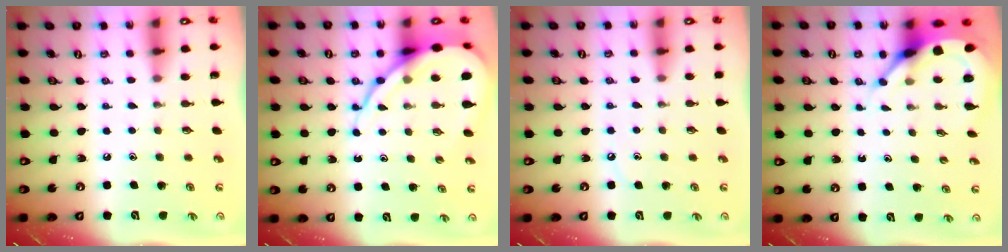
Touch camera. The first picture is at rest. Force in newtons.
{"total": 13.1, "press": 13.0, "slide": 1.2}
{"total": 3.6, "press": 3.5, "slide": 0.6}
{"total": 7.5, "press": 7.4, "slide": 1.0}